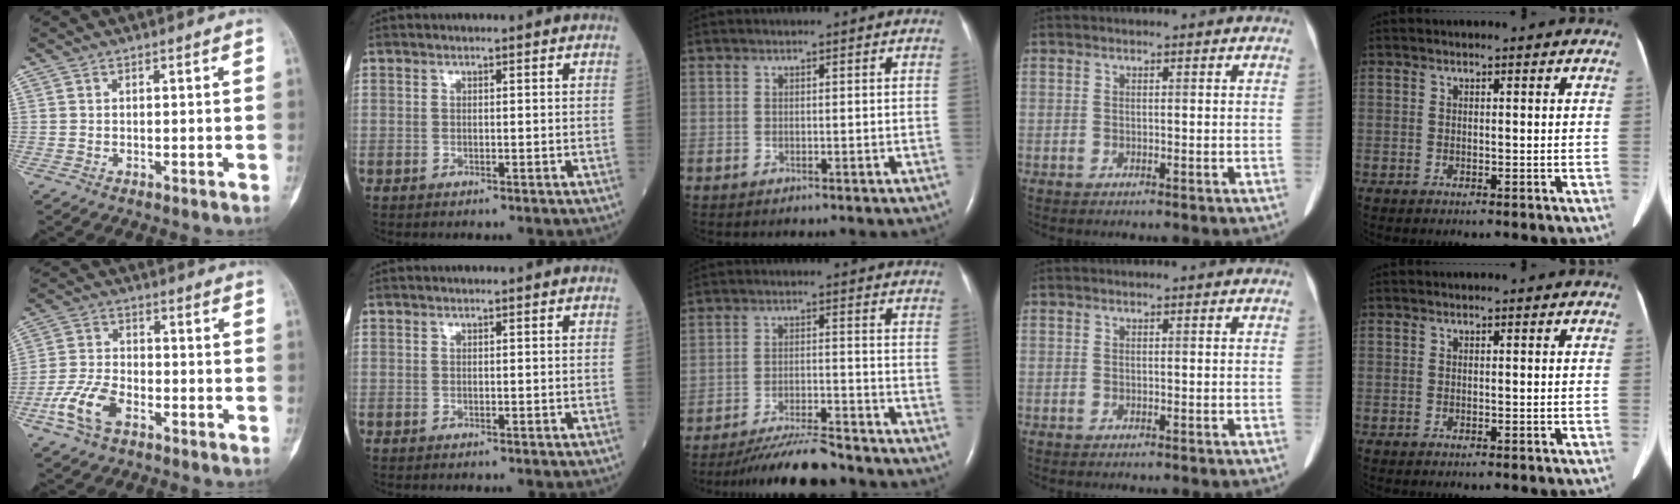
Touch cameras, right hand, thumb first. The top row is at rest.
{"thumb": {"total": 8.9, "force": [-4.4, 4.8, 6.1], "torque": [-0.134, 0.020, -0.087]}, "middle": {"total": 9.6, "force": [-8.9, 0.4, 3.7], "torque": [-0.060, -0.018, -0.149]}}